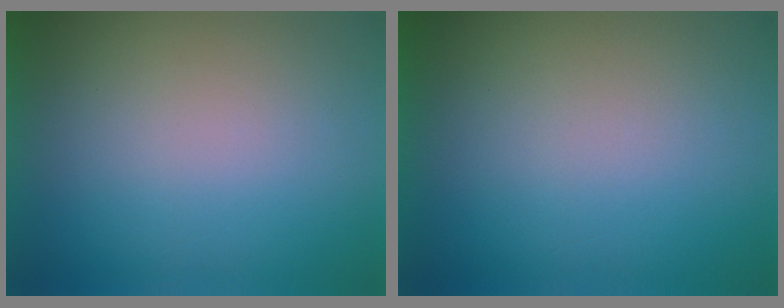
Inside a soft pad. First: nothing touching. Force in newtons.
{"total": 0.0}